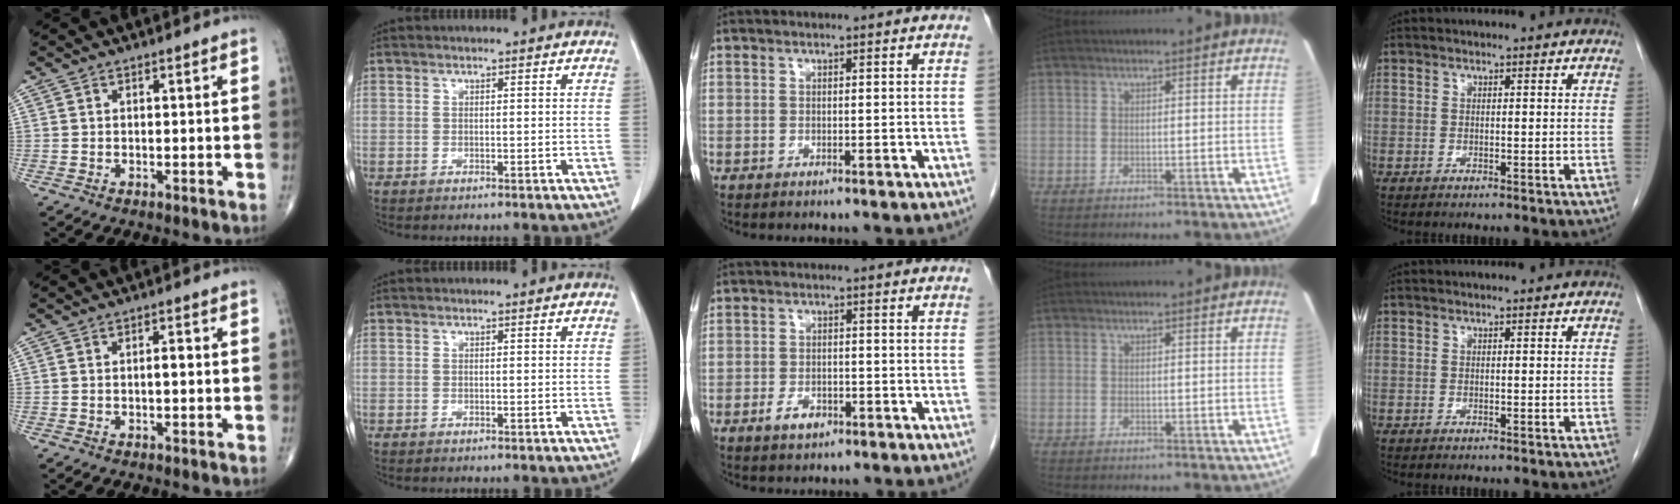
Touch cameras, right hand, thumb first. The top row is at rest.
{"thumb": {"total": 1.4, "force": [-0.1, 0.5, 1.3], "torque": [-0.018, 0.002, -0.005]}, "middle": {"total": 2.9, "force": [-1.6, 1.6, 1.8], "torque": [-0.032, 0.003, -0.022]}}